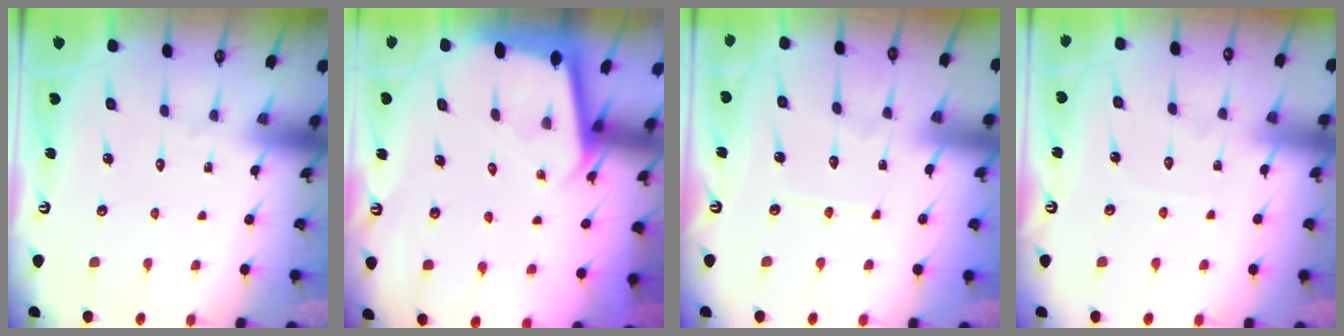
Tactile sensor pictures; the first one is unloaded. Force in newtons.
{"total": 1.9, "press": 1.9, "slide": 0.1}
{"total": 4.8, "press": 4.8, "slide": 0.4}
{"total": 2.4, "press": 2.4, "slide": 0.3}